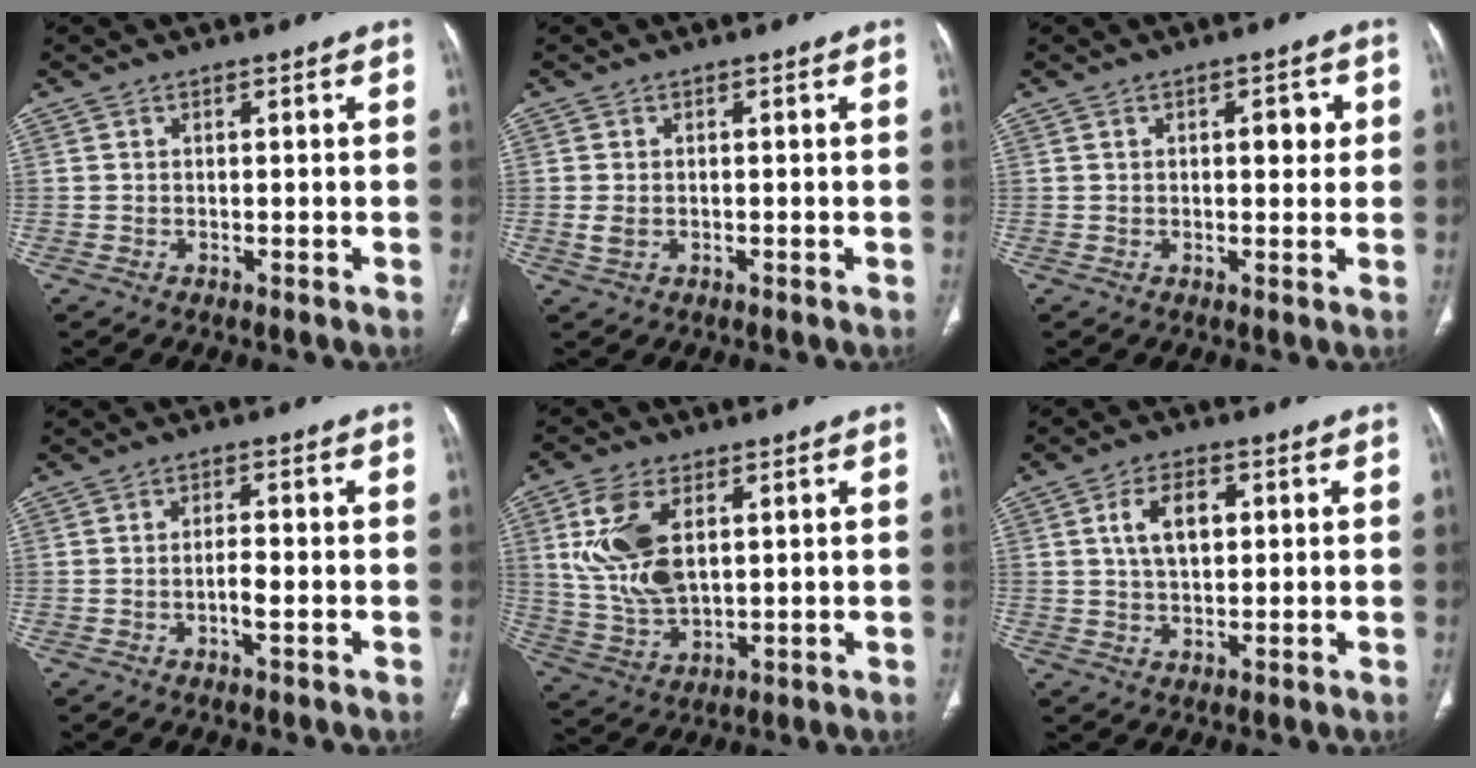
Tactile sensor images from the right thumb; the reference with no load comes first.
{"total": 2.0, "force": [-0.3, 1.4, 1.4], "torque": [-0.036, 0.002, -0.004]}
{"total": 3.6, "force": [0.8, 1.9, 3.0], "torque": [-0.027, -0.001, 0.008]}
{"total": 2.8, "force": [-0.8, 0.7, 2.5], "torque": [-0.050, 0.003, -0.016]}
{"total": 12.9, "force": [3.5, 7.2, 10.1], "torque": [-0.205, -0.011, 0.076]}
{"total": 6.9, "force": [1.6, 4.1, 5.3], "torque": [-0.085, 0.003, 0.028]}